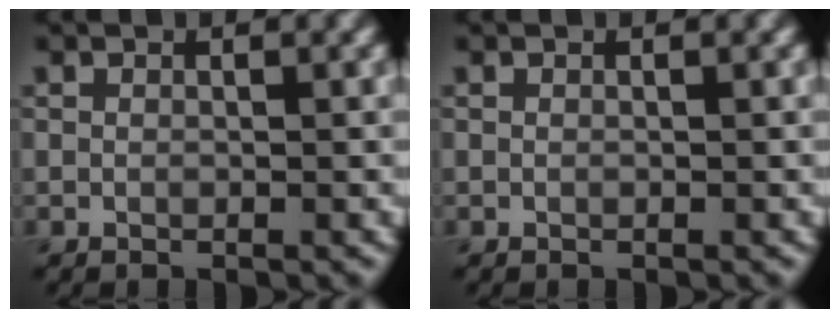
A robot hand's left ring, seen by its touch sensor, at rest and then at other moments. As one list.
[{"total": 0.0}]